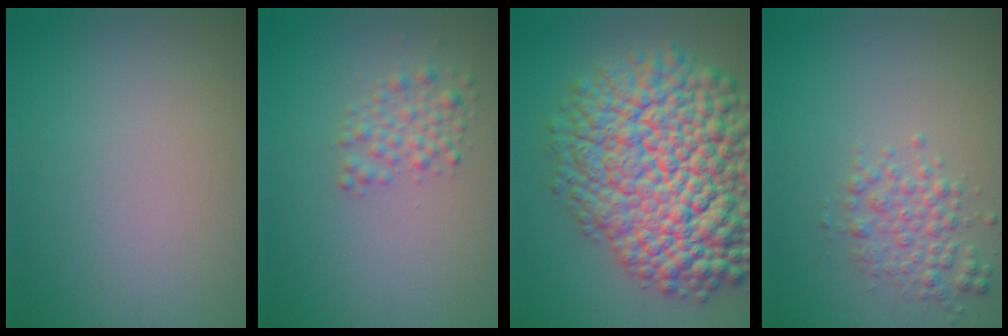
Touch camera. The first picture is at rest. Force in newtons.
{"total": 2.2, "press": 2.2, "slide": 0.1}
{"total": 16.2, "press": 16.2, "slide": 0.6}
{"total": 2.5, "press": 2.5, "slide": 0.0}